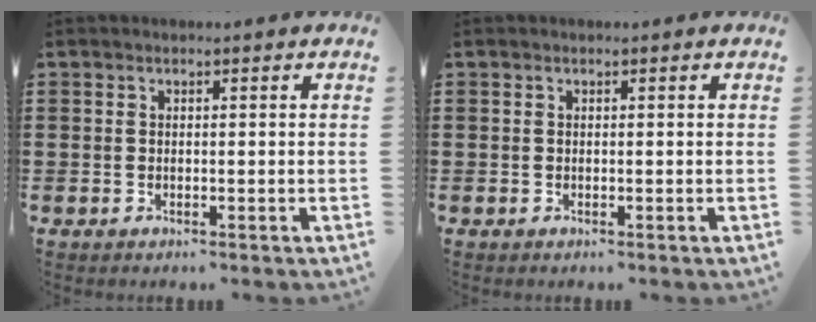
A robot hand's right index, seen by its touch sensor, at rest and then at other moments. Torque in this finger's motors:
{"motor_torque": [1.12, 1.01, -0.01, -0.01]}